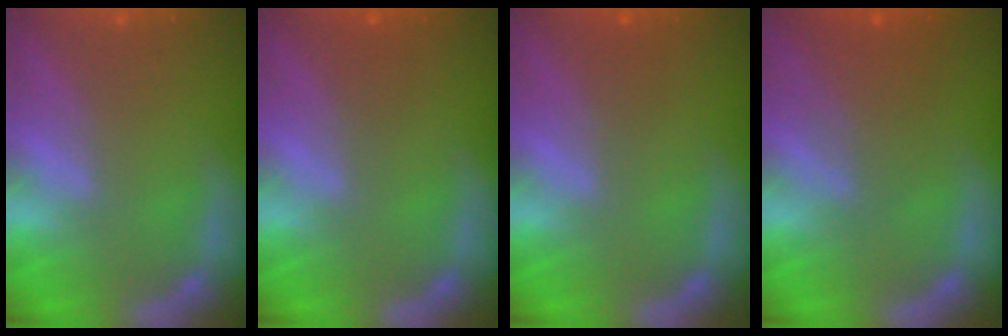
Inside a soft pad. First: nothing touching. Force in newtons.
{"total": 1.0}
{"total": 1.0}
{"total": 3.6}